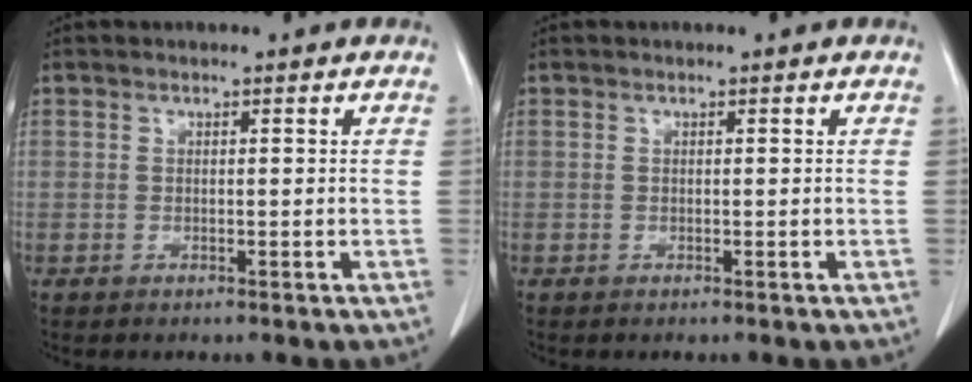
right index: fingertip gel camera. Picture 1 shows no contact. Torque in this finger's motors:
{"motor_torque": [0.07, -0.01, -0.03, 0.00]}